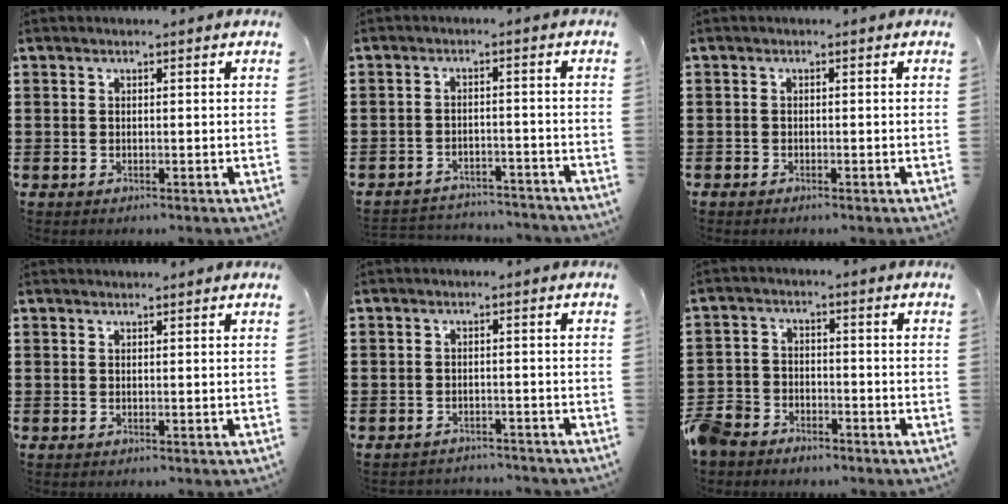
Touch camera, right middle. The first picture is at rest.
{"total": 3.2, "force": [-3.2, 0.3, 0.0], "torque": [-0.007, 0.002, -0.069]}
{"total": 0.6, "force": [-0.6, 0.2, 0.1], "torque": [-0.003, 0.001, -0.013]}
{"total": 0.7, "force": [0.7, -0.1, 0.1], "torque": [-0.002, 0.000, 0.013]}
{"total": 2.2, "force": [-2.1, 0.5, -0.4], "torque": [0.000, 0.002, -0.050]}
{"total": 5.0, "force": [-4.4, 2.1, 0.7], "torque": [-0.049, -0.001, -0.101]}